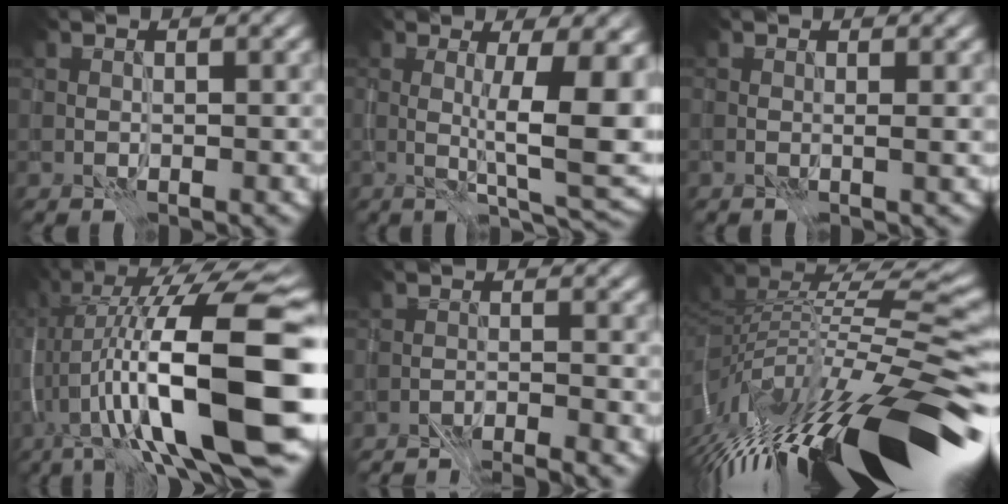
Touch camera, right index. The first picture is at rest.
{"total": 8.6, "force": [0.6, 2.0, 8.4], "torque": [-0.121, -0.004, 0.015]}
{"total": 0.8, "force": [0.1, 0.1, 0.8], "torque": [-0.013, -0.002, 0.002]}
{"total": 17.3, "force": [-1.5, 5.2, 16.4], "torque": [-0.294, 0.036, -0.022]}
{"total": 4.8, "force": [-4.7, 0.3, 1.0], "torque": [-0.017, 0.001, -0.068]}
{"total": 16.2, "force": [-7.0, 4.1, 14.0], "torque": [-0.239, 0.008, -0.107]}